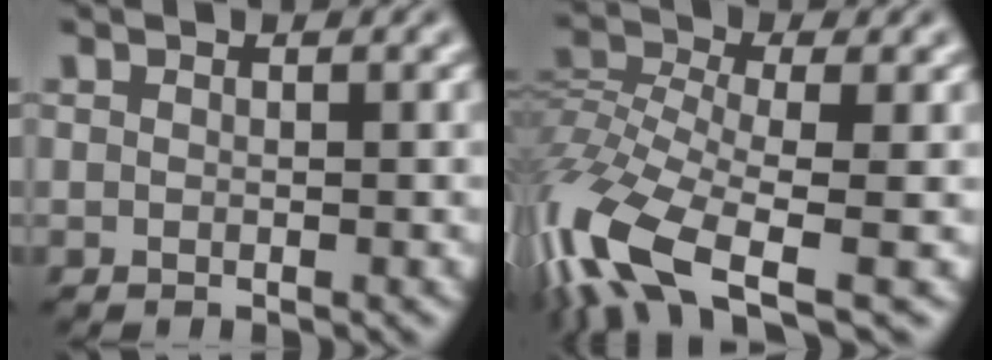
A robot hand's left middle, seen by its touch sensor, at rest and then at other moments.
{"total": 10.7, "force": [-5.4, 4.1, 8.2], "torque": [-0.174, -0.005, -0.114]}